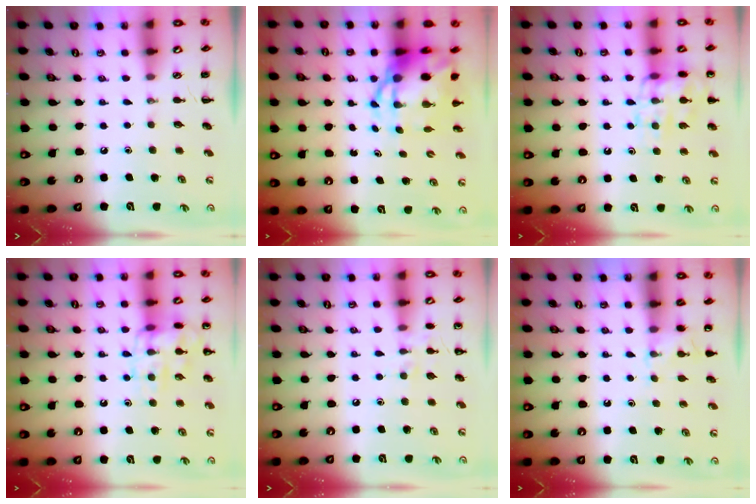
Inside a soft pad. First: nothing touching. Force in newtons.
{"total": 8.2, "press": 7.9, "slide": 2.0}
{"total": 14.4, "press": 14.4, "slide": 1.1}
{"total": 13.5, "press": 13.4, "slide": 1.1}
{"total": 6.4, "press": 6.1, "slide": 1.8}
{"total": 5.1, "press": 4.8, "slide": 1.6}